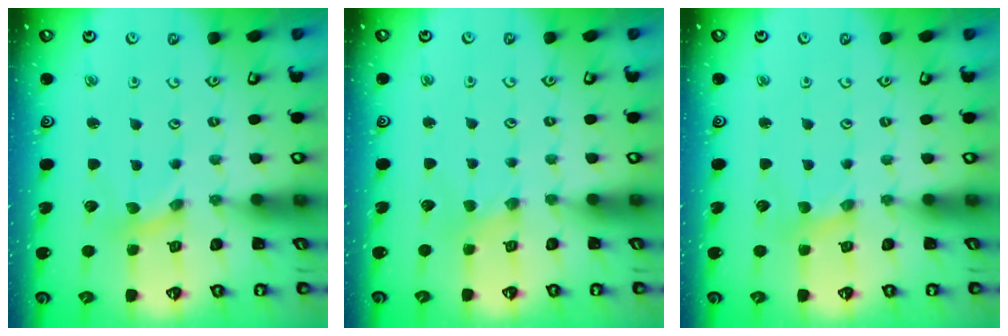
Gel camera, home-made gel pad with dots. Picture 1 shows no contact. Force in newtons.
{"total": 0.7, "press": 0.7, "slide": 0.1}
{"total": 0.6, "press": 0.5, "slide": 0.1}